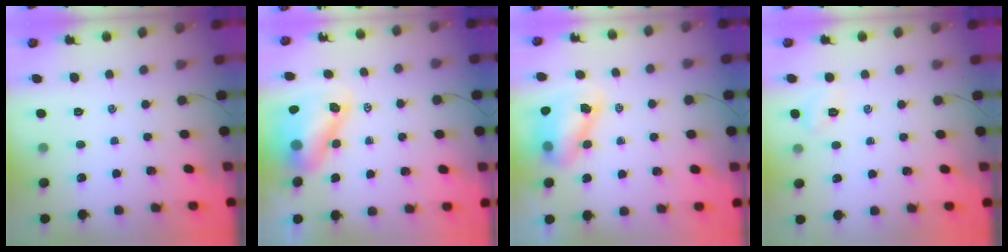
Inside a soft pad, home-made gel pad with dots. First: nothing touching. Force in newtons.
{"total": 9.1, "press": 8.7, "slide": 2.7}
{"total": 8.2, "press": 8.0, "slide": 1.8}
{"total": 4.4, "press": 4.2, "slide": 1.3}